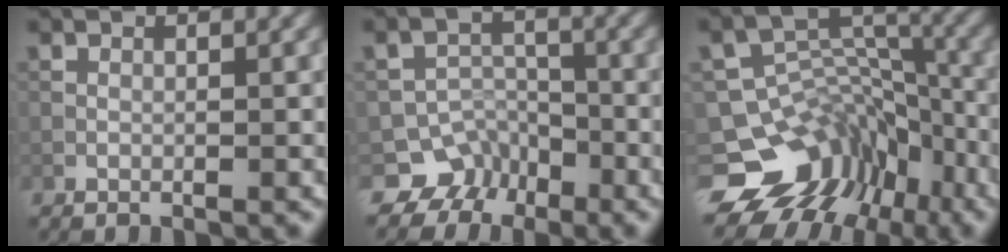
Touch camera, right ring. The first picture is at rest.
{"total": 4.5, "force": [-3.3, 3.1, 0.2], "torque": [0.017, 0.001, -0.044]}
{"total": 10.8, "force": [-7.1, 7.2, 3.6], "torque": [-0.055, 0.024, -0.109]}